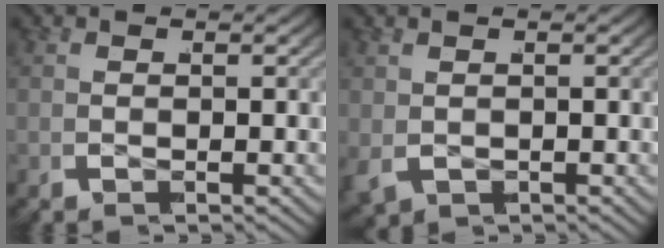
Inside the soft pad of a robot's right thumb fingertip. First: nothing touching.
{"total": 1.1, "force": [0.1, 1.1, 0.0], "torque": [-0.010, -0.004, 0.010]}